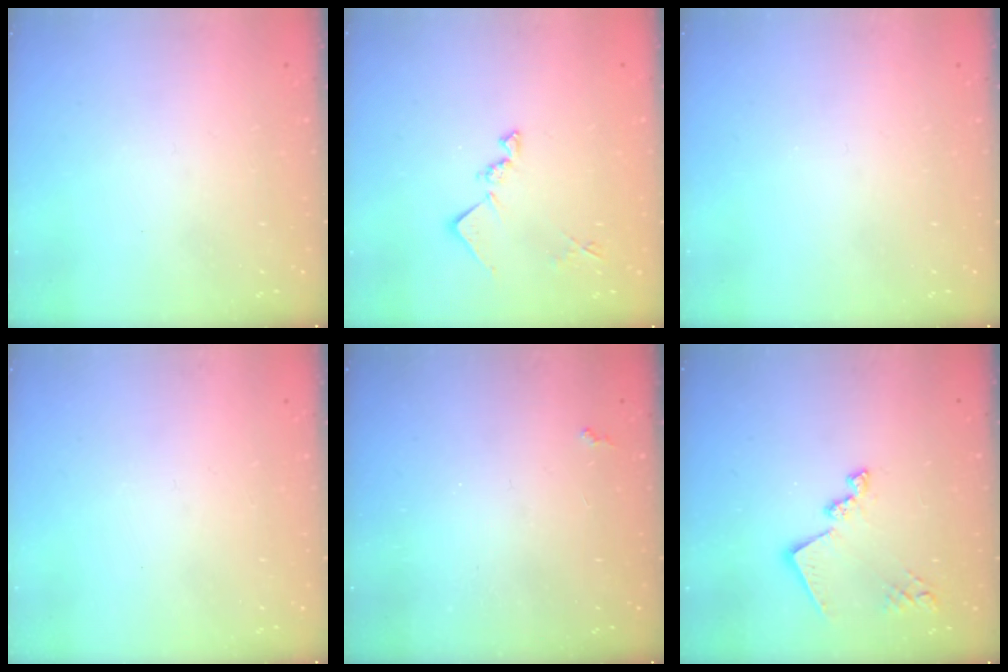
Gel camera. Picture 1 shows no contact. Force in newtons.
{"total": 11.1, "press": 11.1, "slide": 0.2}
{"total": 0.0}
{"total": 0.0}
{"total": 2.3, "press": 2.2, "slide": 0.4}
{"total": 13.6, "press": 13.6, "slide": 1.0}